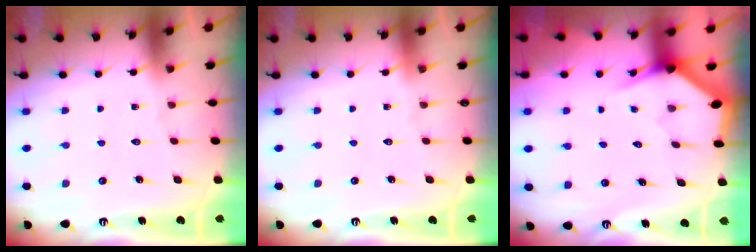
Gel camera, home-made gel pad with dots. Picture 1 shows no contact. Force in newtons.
{"total": 0.0}
{"total": 2.9, "press": 2.9, "slide": 0.1}